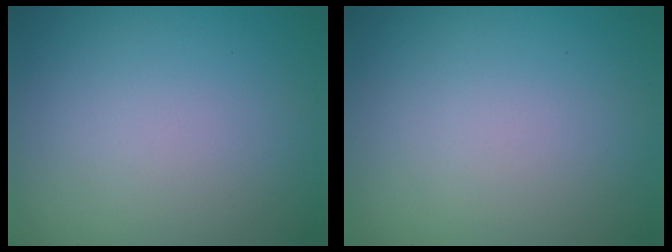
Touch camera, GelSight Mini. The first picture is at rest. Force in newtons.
{"total": 0.0}